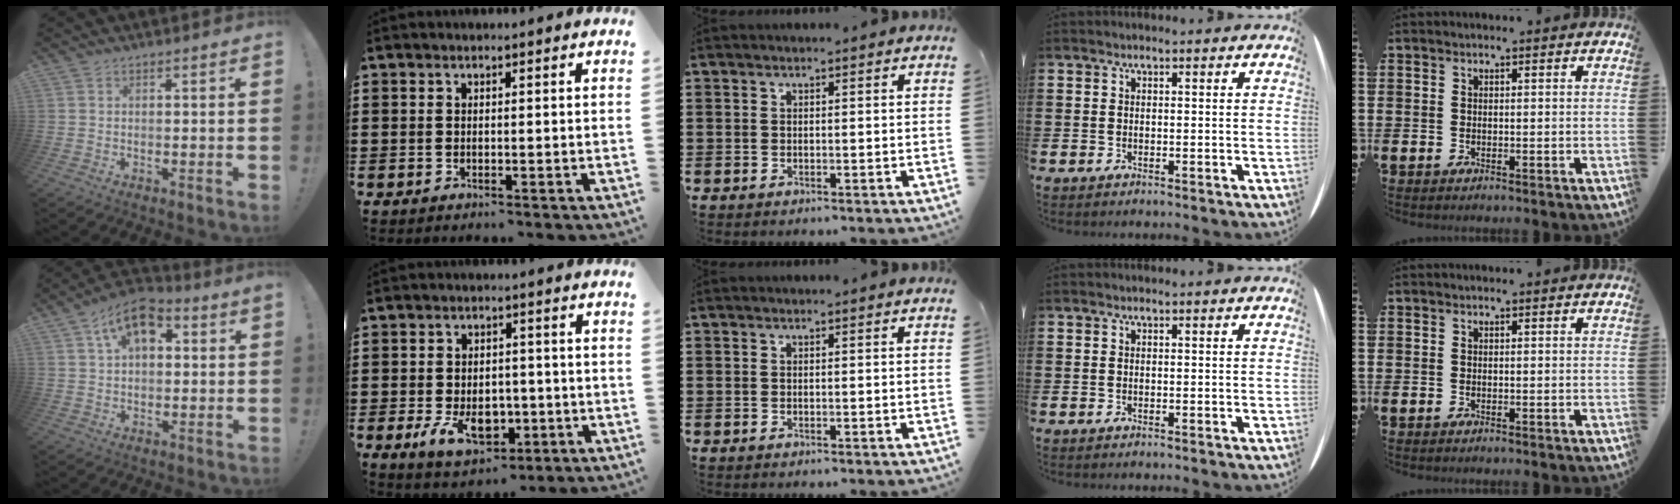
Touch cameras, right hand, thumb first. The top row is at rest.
{"thumb": {"total": 10.3, "force": [4.2, 6.1, 7.2], "torque": [-0.118, 0.001, 0.077]}, "index": {"total": 6.9, "force": [-2.2, 4.4, 4.8], "torque": [-0.085, -0.002, -0.044]}}